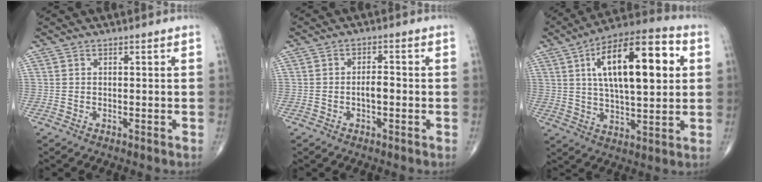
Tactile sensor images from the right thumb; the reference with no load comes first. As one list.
[{"total": 2.7, "force": [-0.7, 1.2, 2.3], "torque": [-0.035, 0.009, -0.012]}, {"total": 21.2, "force": [5.3, 8.4, 18.8], "torque": [-0.284, 0.007, 0.077]}]